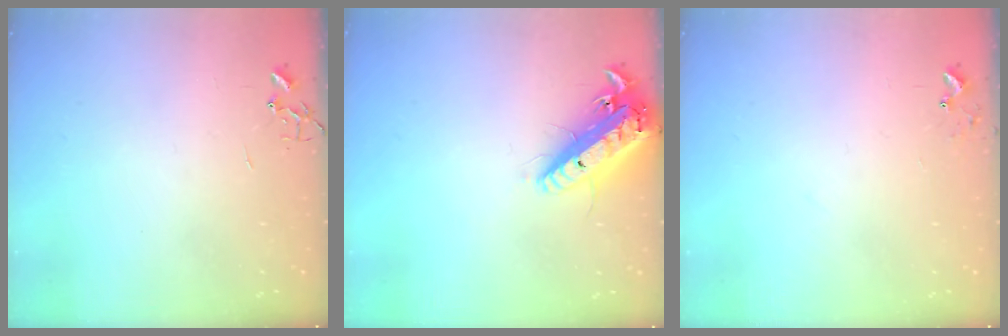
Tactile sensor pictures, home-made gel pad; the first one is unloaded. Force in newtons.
{"total": 16.4, "press": 16.0, "slide": 3.4}
{"total": 5.8, "press": 5.8, "slide": 0.6}